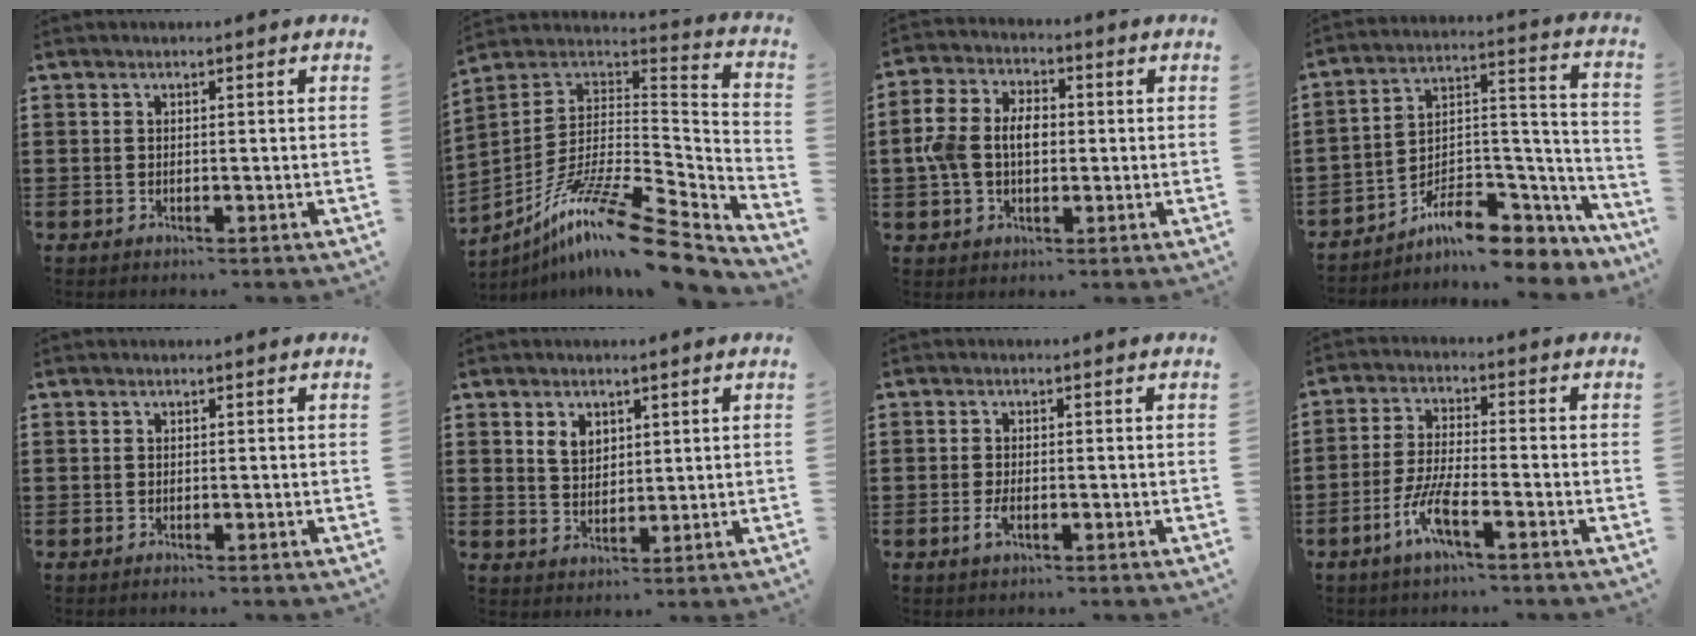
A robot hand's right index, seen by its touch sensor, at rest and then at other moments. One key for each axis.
{"total": 14.6, "fx": -9.8, "fy": 2.6, "fz": 10.5, "tx": -0.191, "ty": 0.009, "tz": -0.179}
{"total": 6.7, "fx": -0.3, "fy": 4.6, "fz": 4.9, "tx": -0.127, "ty": 0.005, "tz": -0.015}
{"total": 7.9, "fx": -5.6, "fy": 4.1, "fz": 3.8, "tx": -0.064, "ty": 0.005, "tz": -0.098}
{"total": 0.0}
{"total": 3.4, "fx": 1.8, "fy": 2.3, "fz": 1.7, "tx": -0.042, "ty": 0.008, "tz": 0.033}
{"total": 2.2, "fx": -0.8, "fy": 0.8, "fz": 1.9, "tx": -0.043, "ty": -0.005, "tz": -0.017}
{"total": 6.6, "fx": -3.8, "fy": 1.1, "fz": 5.3, "tx": -0.127, "ty": -0.012, "tz": -0.075}